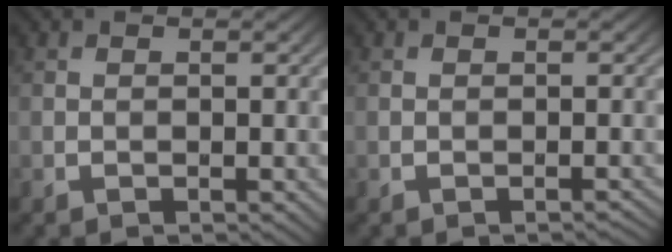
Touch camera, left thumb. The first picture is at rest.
{"total": 0.7, "force": [-0.7, 0.0, 0.0], "torque": [0.004, 0.003, -0.014]}